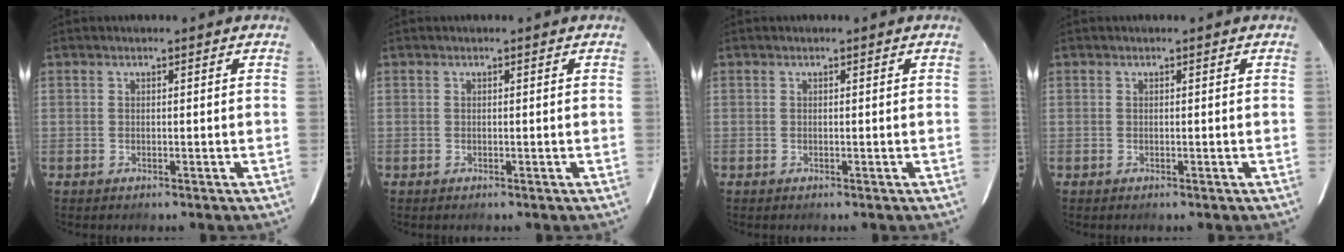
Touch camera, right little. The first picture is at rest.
{"total": 0.0}
{"total": 0.0}
{"total": 0.0}